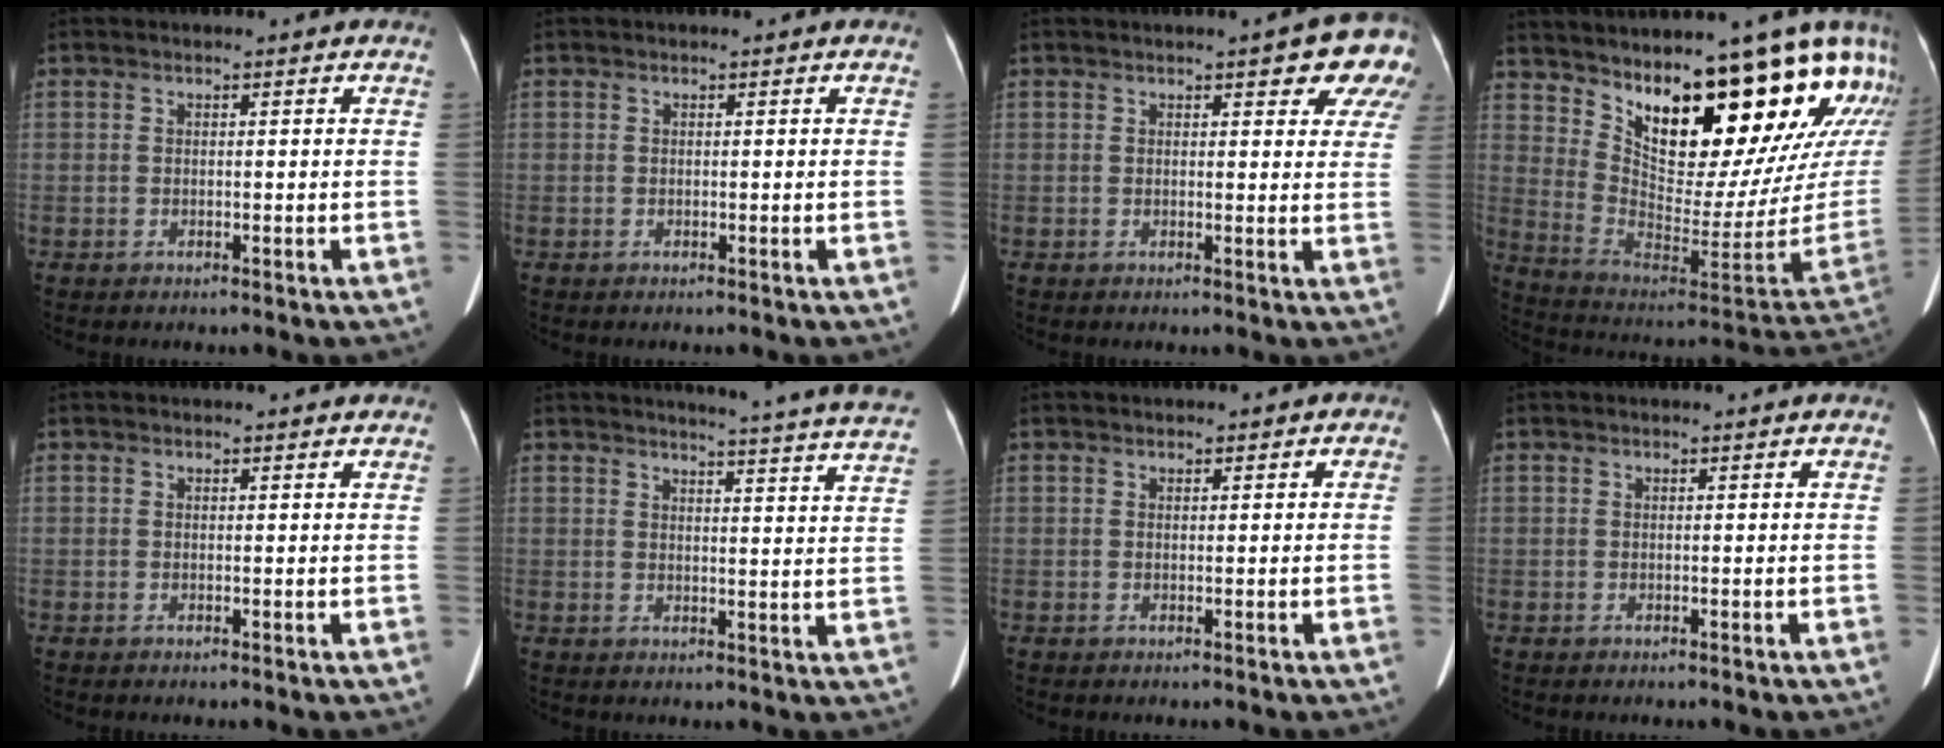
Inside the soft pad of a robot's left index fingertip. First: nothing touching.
{"total": 0.0}
{"total": 9.1, "force": [6.1, 2.4, 6.2], "torque": [-0.059, -0.011, 0.053]}
{"total": 25.2, "force": [18.7, 4.6, 16.2], "torque": [-0.247, -0.070, 0.267]}
{"total": 3.5, "force": [3.2, 0.8, 1.1], "torque": [-0.010, 0.002, 0.030]}
{"total": 19.5, "force": [18.7, -1.1, 5.6], "torque": [-0.075, -0.111, 0.196]}
{"total": 1.0, "force": [0.3, 0.8, 0.5], "torque": [-0.002, -0.009, 0.000]}
{"total": 1.6, "force": [1.5, 0.0, 0.5], "torque": [-0.004, 0.001, 0.016]}